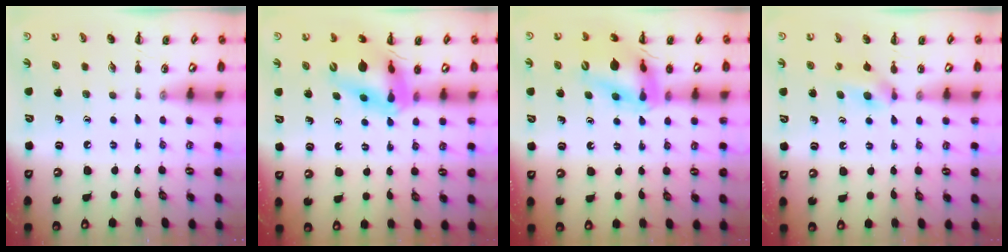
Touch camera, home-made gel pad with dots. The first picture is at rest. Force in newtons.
{"total": 14.5, "press": 13.9, "slide": 4.2}
{"total": 17.3, "press": 17.0, "slide": 3.0}
{"total": 6.1, "press": 5.8, "slide": 1.9}